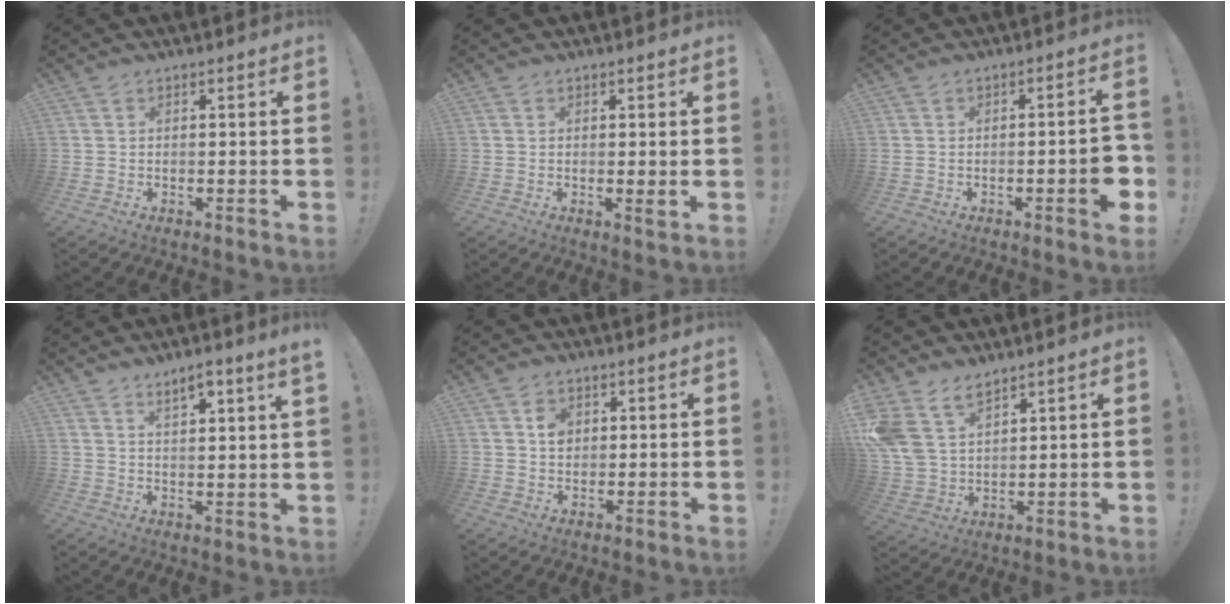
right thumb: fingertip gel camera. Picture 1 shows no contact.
{"total": 1.8, "force": [0.5, 0.1, 1.7], "torque": [-0.012, -0.009, 0.005]}
{"total": 6.6, "force": [-1.7, 1.2, 6.3], "torque": [-0.077, 0.000, -0.026]}
{"total": 5.0, "force": [3.7, -0.1, 3.4], "torque": [-0.050, -0.019, 0.058]}
{"total": 4.3, "force": [1.1, 3.6, 2.1], "torque": [-0.021, -0.001, 0.015]}
{"total": 11.3, "force": [7.8, 6.7, 4.7], "torque": [-0.105, -0.043, 0.158]}